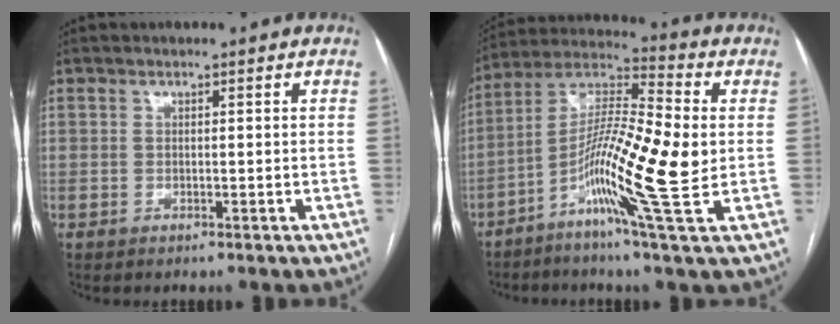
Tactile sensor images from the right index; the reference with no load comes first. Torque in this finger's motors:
{"motor_torque": [1.39, -0.75, 0.66, 0.21]}